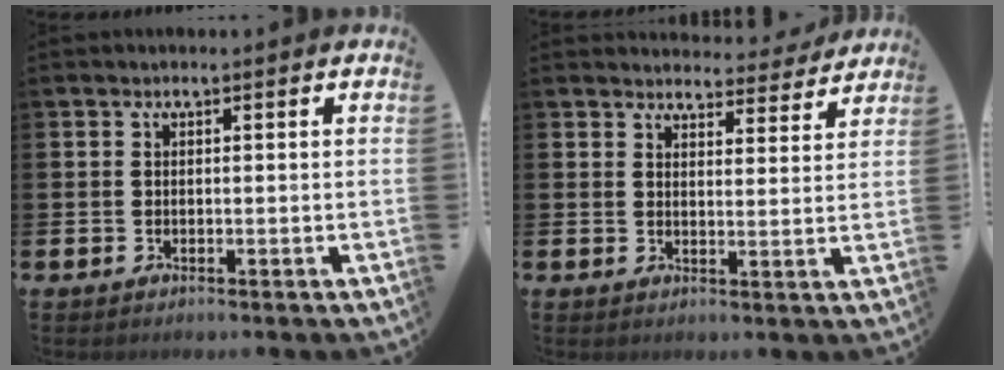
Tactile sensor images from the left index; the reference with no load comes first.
{"total": 4.1, "force": [4.1, 0.7, 0.1], "torque": [-0.006, -0.029, 0.071]}